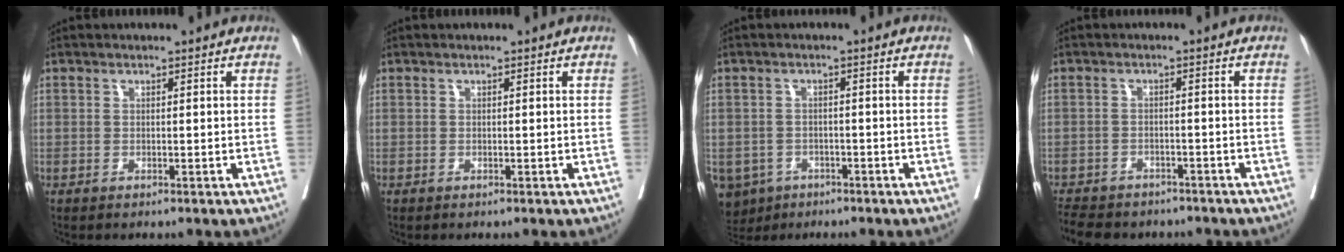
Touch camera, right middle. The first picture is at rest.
{"total": 0.0}
{"total": 6.7, "force": [-4.1, 5.2, 1.4], "torque": [-0.030, 0.001, -0.061]}
{"total": 12.2, "force": [-10.3, 4.8, 4.4], "torque": [-0.098, -0.006, -0.135]}